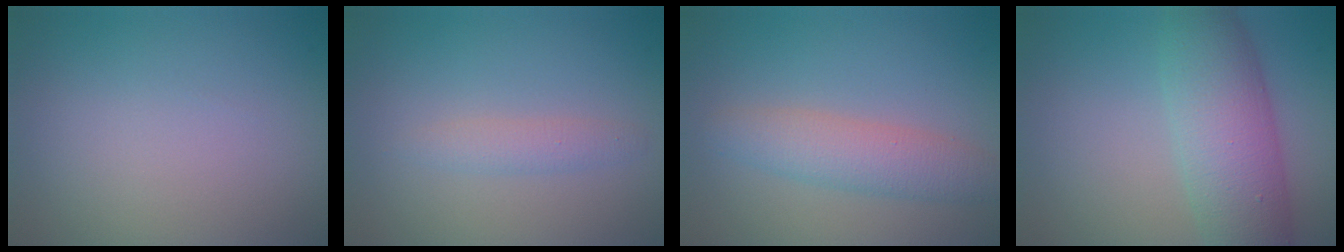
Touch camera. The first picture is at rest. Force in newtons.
{"total": 1.5, "press": 1.5, "slide": 0.0}
{"total": 3.5, "press": 3.5, "slide": 0.0}
{"total": 7.1, "press": 7.1, "slide": 0.1}